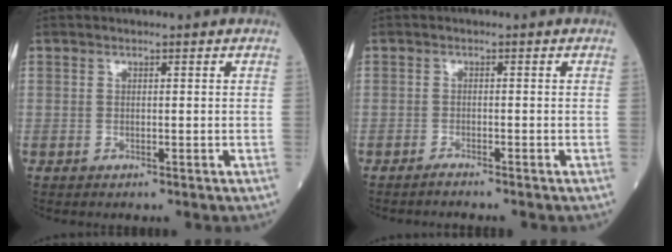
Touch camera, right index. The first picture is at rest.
{"total": 1.2, "force": [-1.2, -0.2, 0.3], "torque": [-0.008, -0.001, -0.019]}